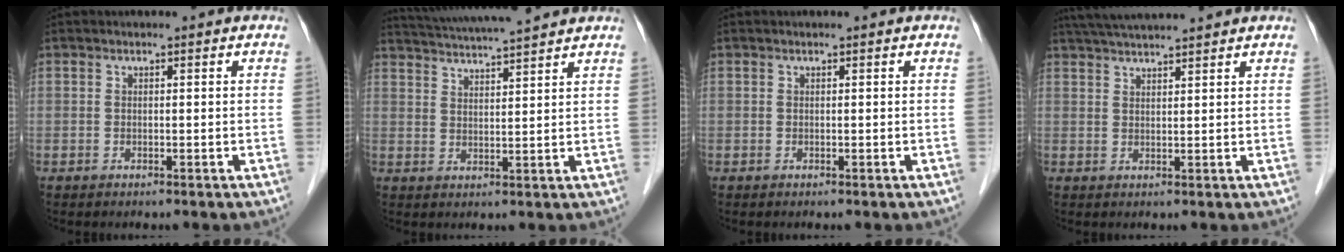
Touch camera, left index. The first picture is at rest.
{"total": 11.8, "force": [10.8, 0.1, 4.8], "torque": [-0.090, 0.028, 0.164]}
{"total": 0.0}
{"total": 7.8, "force": [7.1, -0.3, 3.1], "torque": [-0.057, 0.034, 0.115]}